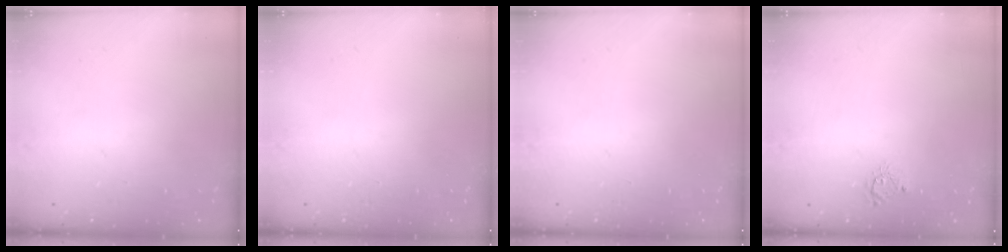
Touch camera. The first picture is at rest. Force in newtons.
{"total": 0.0}
{"total": 0.0}
{"total": 3.6, "press": 3.5, "slide": 0.4}